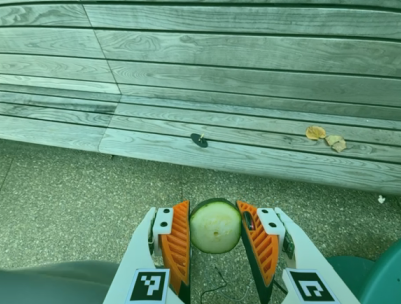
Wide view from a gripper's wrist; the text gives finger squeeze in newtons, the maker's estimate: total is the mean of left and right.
{"total": 11.5, "left": 11.8, "right": 11.2}